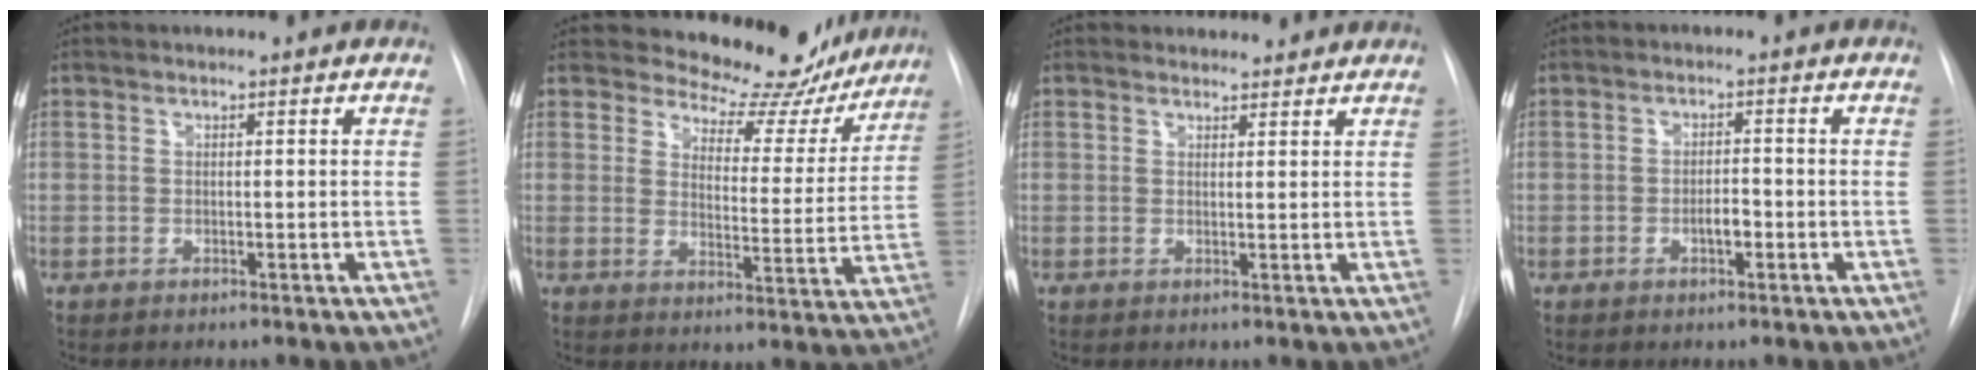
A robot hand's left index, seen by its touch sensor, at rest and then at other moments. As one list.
[{"total": 14.9, "force": [13.8, 5.2, 2.4], "torque": [-0.005, -0.032, 0.153]}, {"total": 4.1, "force": [3.9, 1.3, 0.2], "torque": [0.003, 0.013, 0.045]}, {"total": 2.3, "force": [-0.9, 0.8, 2.0], "torque": [-0.030, 0.003, -0.015]}]